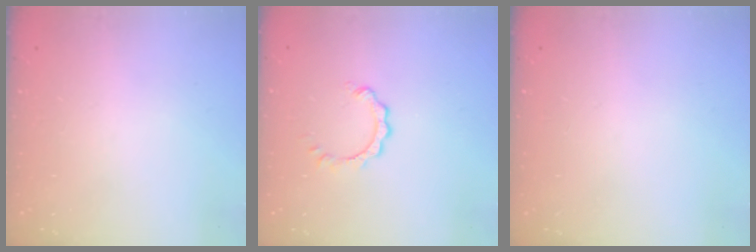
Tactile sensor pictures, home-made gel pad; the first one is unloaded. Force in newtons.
{"total": 1.7, "press": 1.7, "slide": 0.3}
{"total": 0.0}